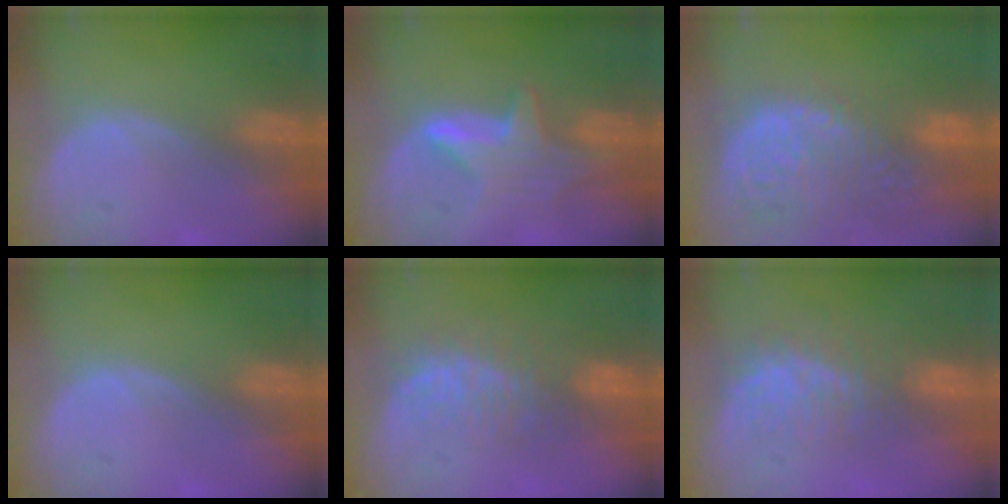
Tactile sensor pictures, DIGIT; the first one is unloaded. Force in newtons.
{"total": 6.9, "press": 6.4, "slide": 2.6}
{"total": 15.4, "press": 12.7, "slide": 8.7}
{"total": 0.0}
{"total": 7.9, "press": 7.4, "slide": 2.8}
{"total": 7.7, "press": 7.4, "slide": 1.9}